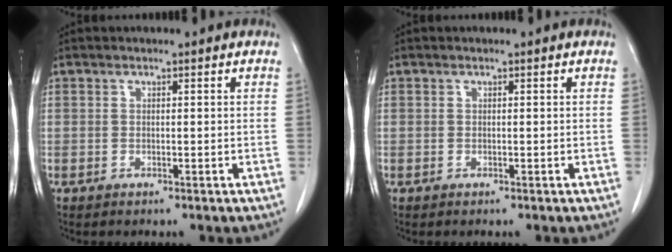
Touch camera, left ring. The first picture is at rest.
{"total": 0.0}